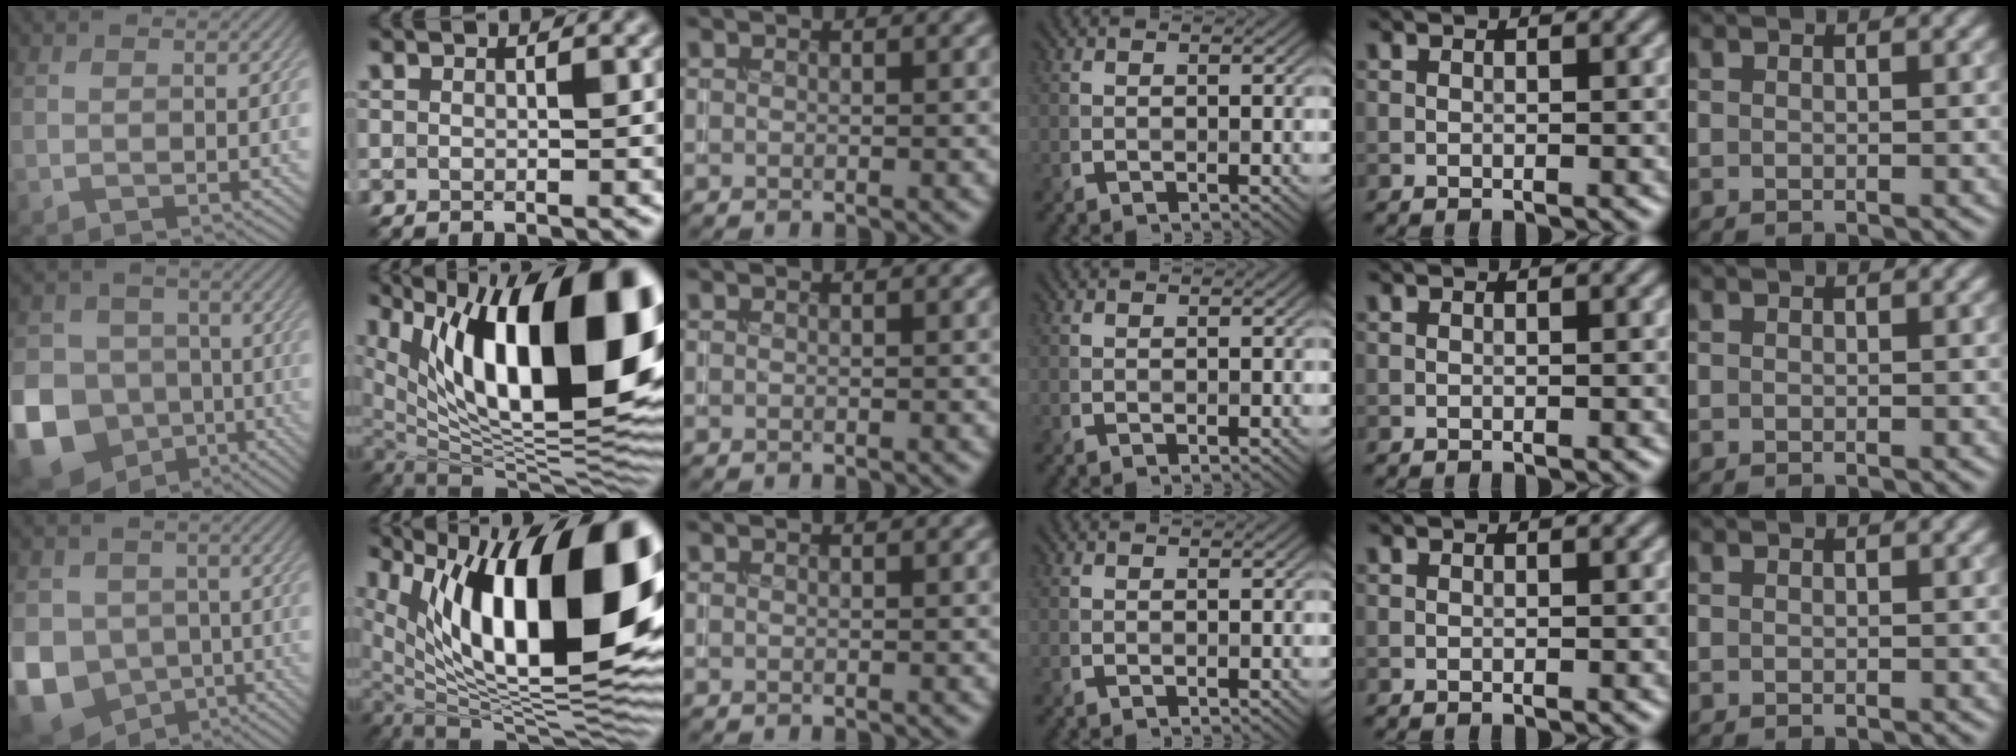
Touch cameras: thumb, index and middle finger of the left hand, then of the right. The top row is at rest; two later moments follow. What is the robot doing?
{"motion": "insert", "object": "coin"}